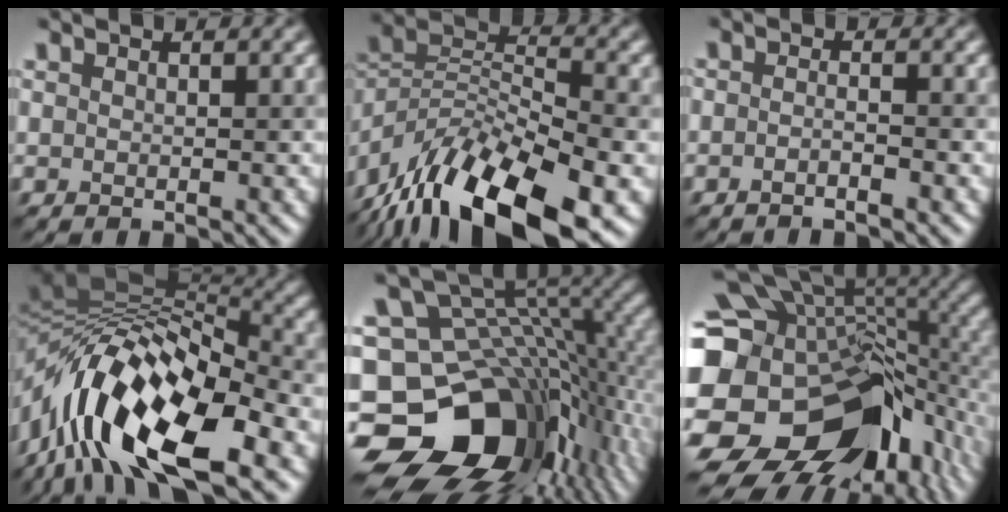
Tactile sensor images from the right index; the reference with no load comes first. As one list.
[{"total": 14.8, "force": [-9.3, 5.0, 10.4], "torque": [-0.194, 0.017, -0.162]}, {"total": 1.4, "force": [-1.0, 0.4, 1.0], "torque": [-0.008, 0.004, -0.022]}, {"total": 14.8, "force": [-4.9, 6.4, 12.4], "torque": [-0.209, 0.026, -0.093]}, {"total": 17.5, "force": [-5.9, 12.3, 11.0], "torque": [-0.195, 0.006, -0.080]}, {"total": 19.1, "force": [-5.1, 13.6, 12.4], "torque": [-0.216, 0.000, -0.056]}]